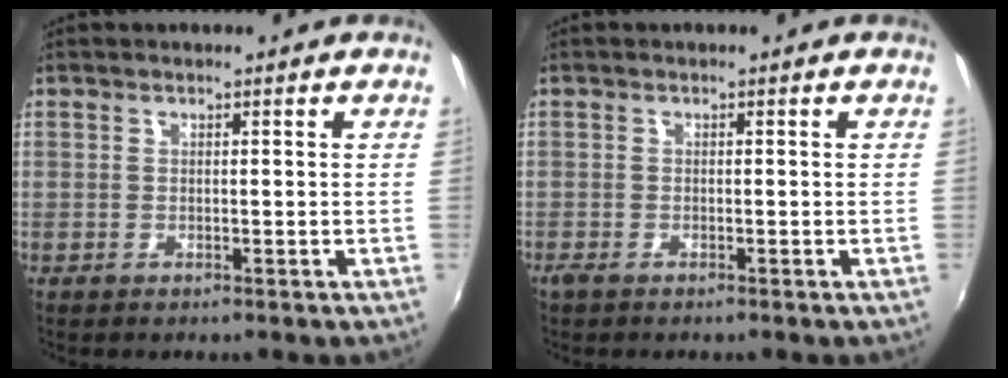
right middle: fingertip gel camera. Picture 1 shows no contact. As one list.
[{"total": 1.1, "force": [-0.8, 0.4, 0.5], "torque": [-0.012, -0.004, -0.018]}]